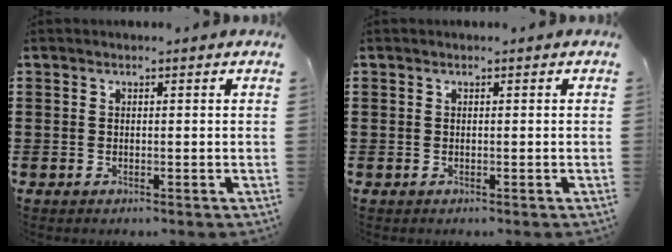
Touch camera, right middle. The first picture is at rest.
{"total": 0.0}